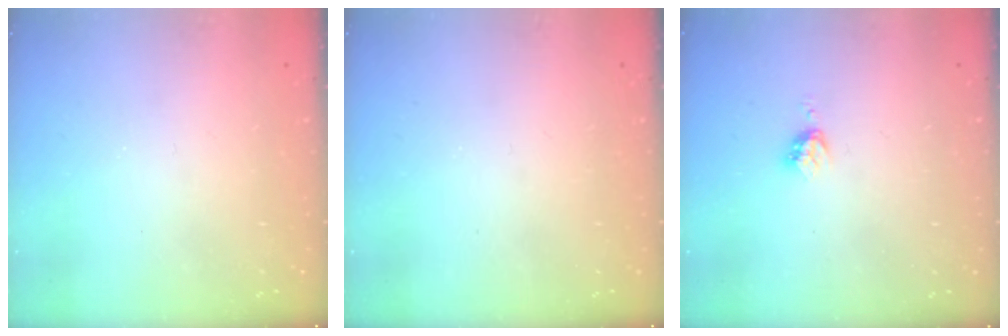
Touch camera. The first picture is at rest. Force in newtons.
{"total": 0.0}
{"total": 3.4, "press": 3.4, "slide": 0.4}